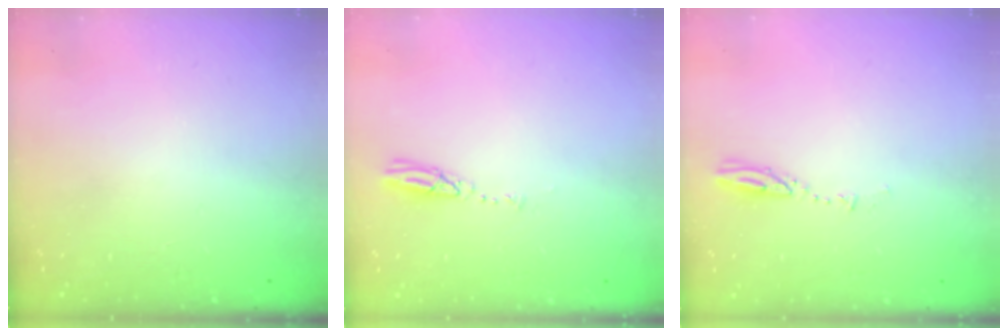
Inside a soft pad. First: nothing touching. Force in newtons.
{"total": 3.7, "press": 3.7, "slide": 0.1}
{"total": 3.2, "press": 3.2, "slide": 0.3}